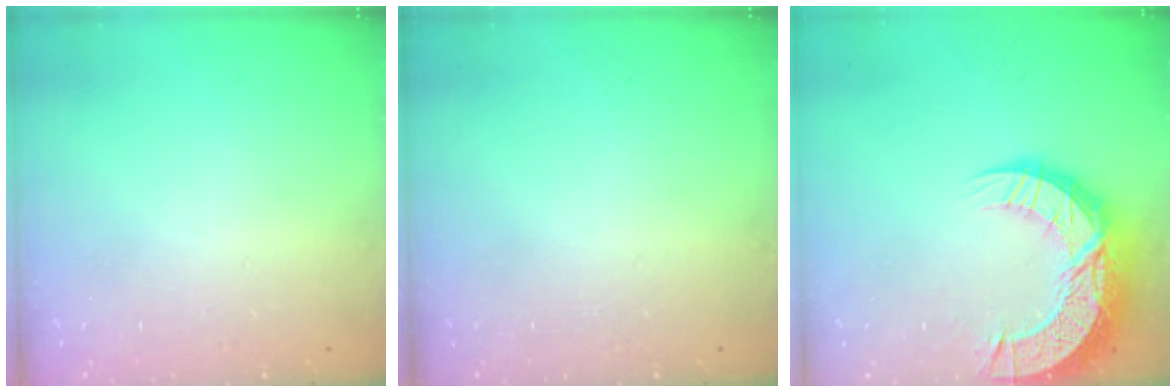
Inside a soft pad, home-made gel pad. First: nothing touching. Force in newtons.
{"total": 0.0}
{"total": 17.6, "press": 17.6, "slide": 1.4}